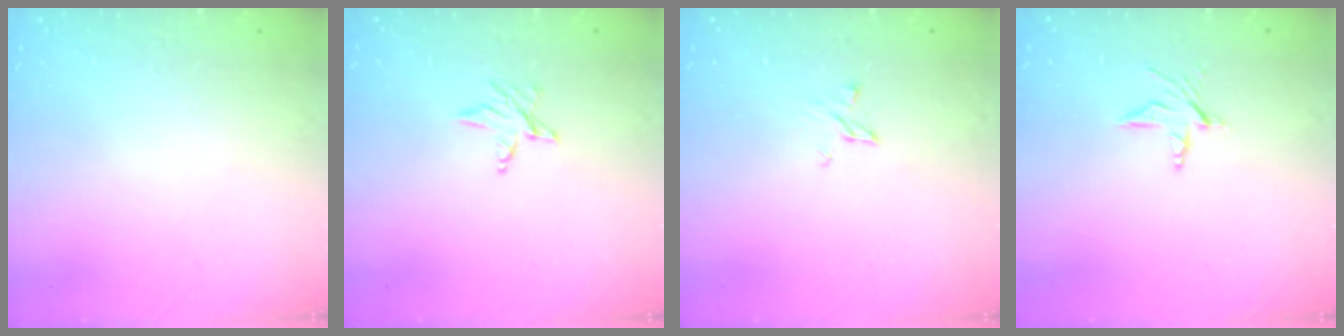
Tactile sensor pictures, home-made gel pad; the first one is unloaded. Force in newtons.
{"total": 3.4, "press": 3.3, "slide": 0.5}
{"total": 3.5, "press": 3.5, "slide": 0.3}
{"total": 4.8, "press": 4.7, "slide": 0.3}